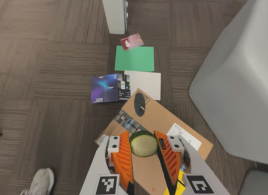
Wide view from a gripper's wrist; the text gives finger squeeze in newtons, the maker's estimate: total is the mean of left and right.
{"total": 10.1, "left": 10.0, "right": 10.2}